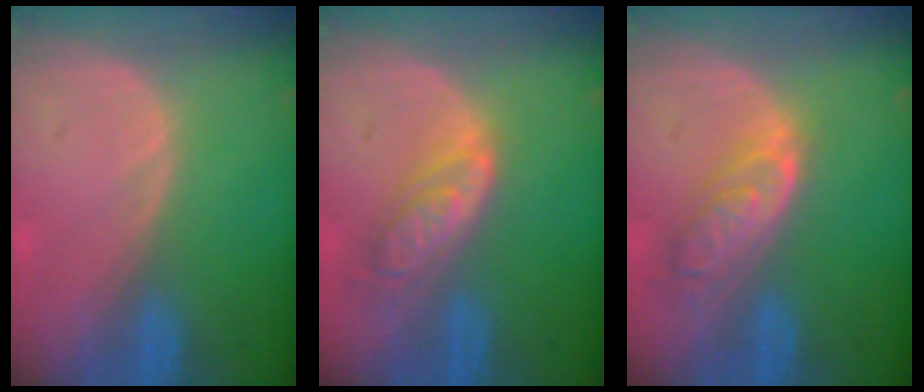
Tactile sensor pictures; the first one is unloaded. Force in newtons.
{"total": 6.2, "press": 5.6, "slide": 2.8}
{"total": 6.3, "press": 5.7, "slide": 2.7}